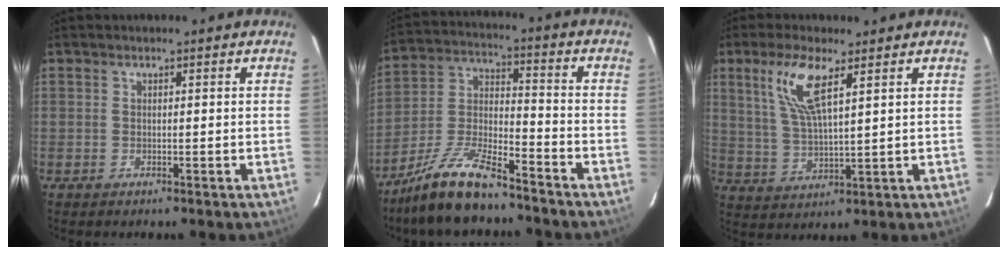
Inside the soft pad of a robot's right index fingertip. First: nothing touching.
{"total": 13.8, "force": [-10.7, 3.5, 8.1], "torque": [-0.179, -0.002, -0.203]}
{"total": 9.4, "force": [4.8, 2.4, 7.8], "torque": [-0.162, 0.004, 0.101]}